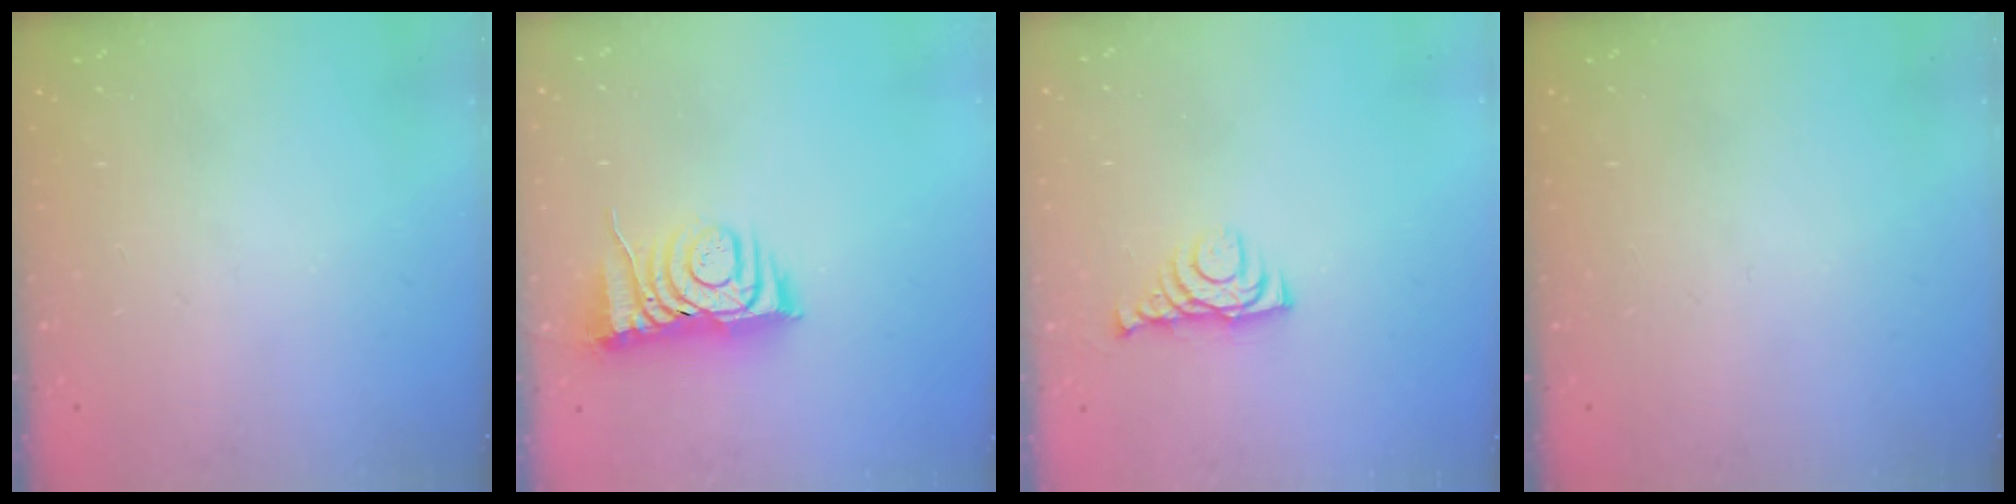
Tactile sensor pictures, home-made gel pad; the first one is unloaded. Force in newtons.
{"total": 7.3, "press": 7.3, "slide": 0.6}
{"total": 5.5, "press": 5.4, "slide": 1.1}
{"total": 0.0}